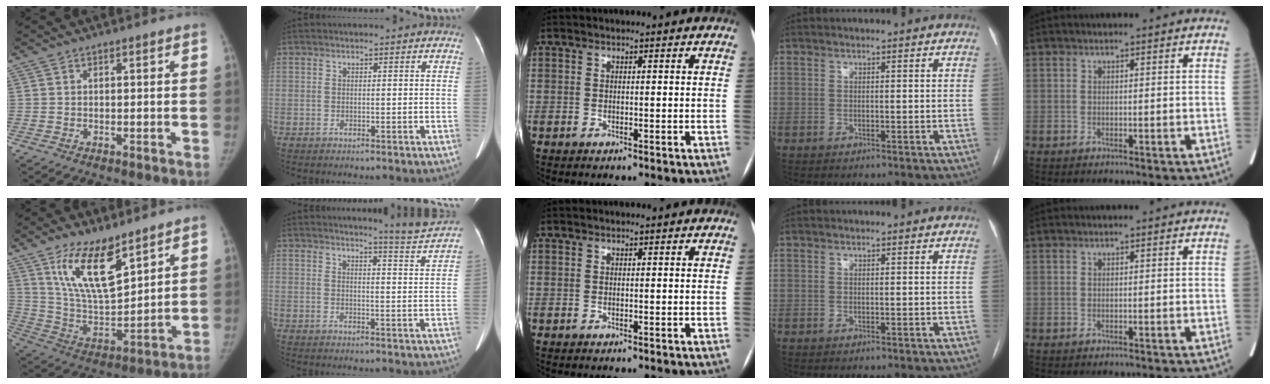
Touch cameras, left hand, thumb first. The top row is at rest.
{"thumb": {"total": 14.5, "force": [9.1, 5.2, 10.0], "torque": [-0.155, -0.060, 0.185]}, "index": {"total": 6.4, "force": [6.2, -1.7, 0.5], "torque": [-0.025, -0.063, 0.071]}}